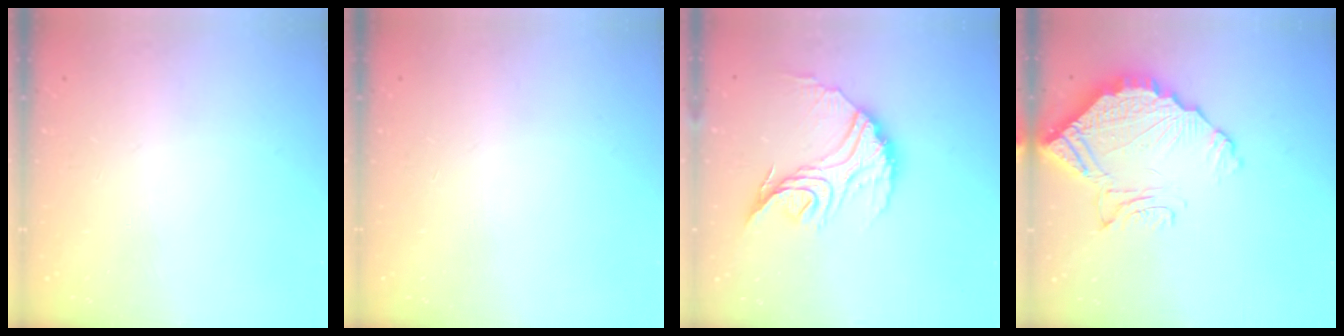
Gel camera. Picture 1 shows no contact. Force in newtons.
{"total": 0.0}
{"total": 16.7, "press": 16.6, "slide": 1.5}
{"total": 15.9, "press": 15.8, "slide": 1.7}